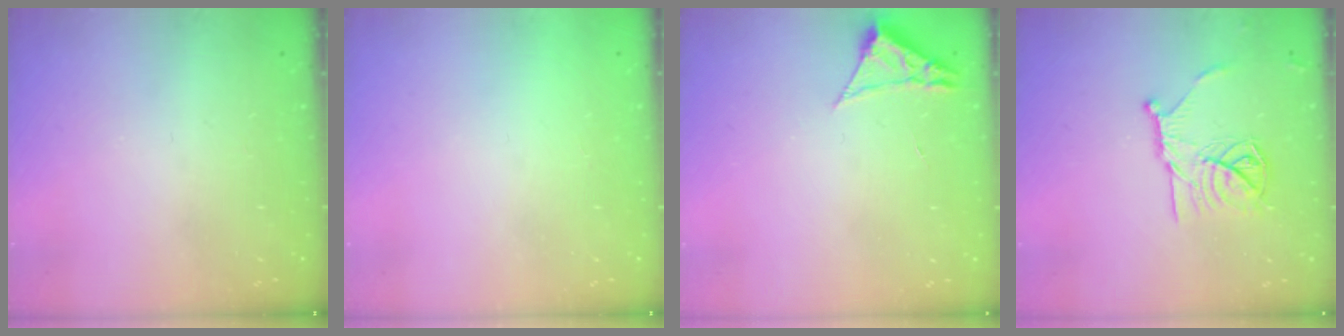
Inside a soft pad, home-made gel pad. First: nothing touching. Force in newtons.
{"total": 1.5, "press": 1.5, "slide": 0.1}
{"total": 2.3, "press": 2.3, "slide": 0.4}
{"total": 14.3, "press": 14.2, "slide": 0.5}